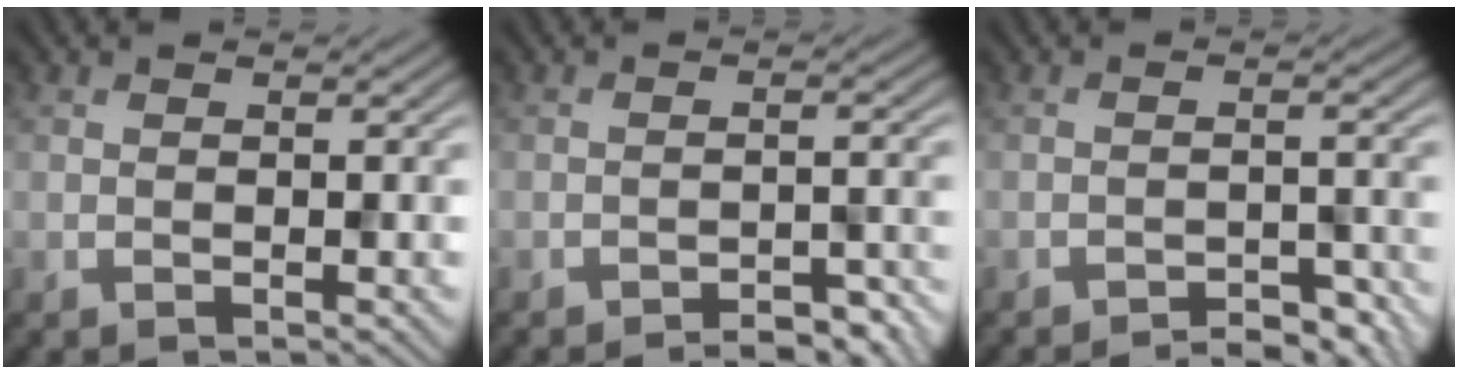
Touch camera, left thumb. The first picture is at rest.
{"total": 4.3, "force": [-3.7, 0.8, 2.0], "torque": [-0.034, 0.011, -0.048]}
{"total": 4.5, "force": [-4.0, 0.8, 1.7], "torque": [-0.029, 0.009, -0.053]}